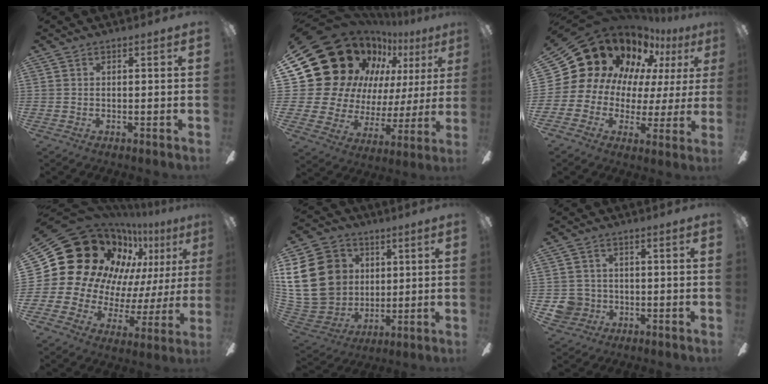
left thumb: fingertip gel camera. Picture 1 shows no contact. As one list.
[{"total": 23.9, "force": [13.3, 16.3, 11.2], "torque": [-0.205, -0.099, 0.278]}, {"total": 18.3, "force": [11.8, 12.4, 6.4], "torque": [-0.136, -0.105, 0.241]}, {"total": 25.2, "force": [13.1, 17.7, 12.2], "torque": [-0.210, -0.113, 0.282]}, {"total": 22.7, "force": [4.1, 19.1, 11.6], "torque": [-0.241, -0.002, 0.096]}, {"total": 6.0, "force": [-1.4, 5.7, 1.2], "torque": [-0.041, 0.011, -0.024]}]